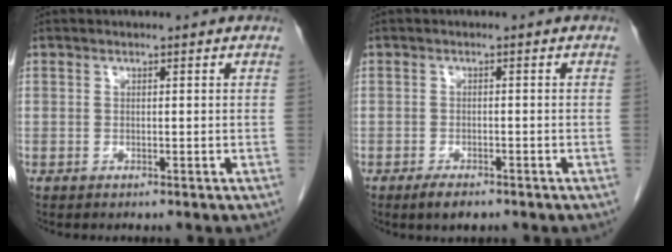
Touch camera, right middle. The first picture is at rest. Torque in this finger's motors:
{"motor_torque": [0.53, -0.30, 0.02, 0.02]}